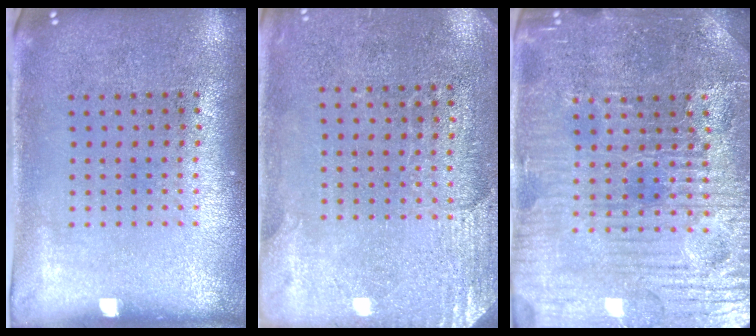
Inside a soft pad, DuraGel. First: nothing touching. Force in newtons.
{"total": 2.7, "press": 2.4, "slide": 1.1}
{"total": 4.8, "press": 4.7, "slide": 1.1}